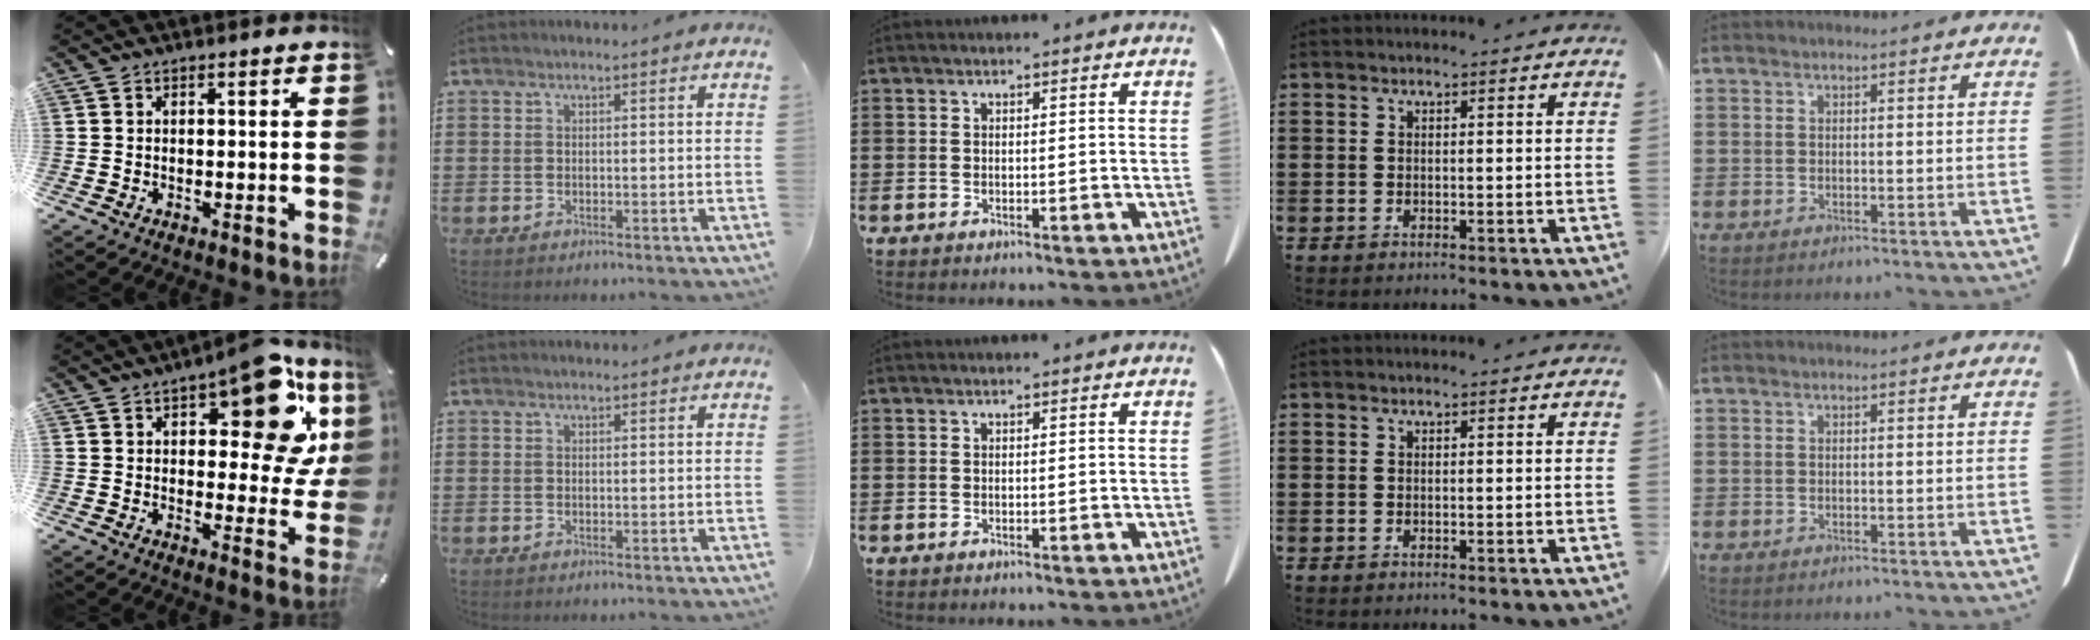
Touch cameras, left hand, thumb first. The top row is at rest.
{"thumb": {"total": 19.8, "force": [9.8, 8.8, 14.8], "torque": [-0.180, -0.064, 0.156]}}